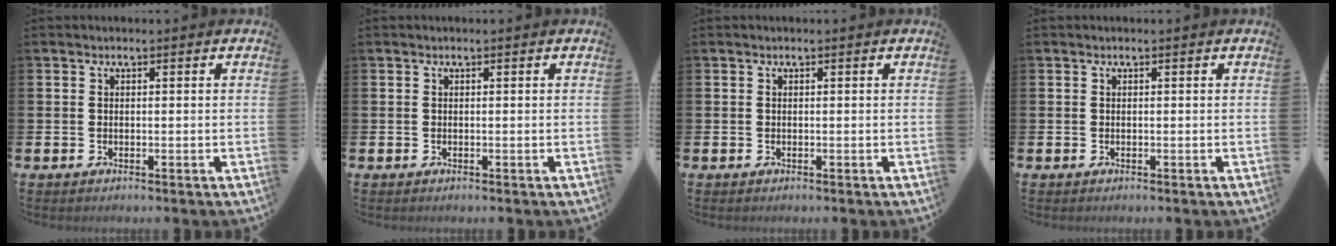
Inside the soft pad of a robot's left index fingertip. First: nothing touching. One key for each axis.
{"total": 0.0}
{"total": 0.0}
{"total": 0.0}